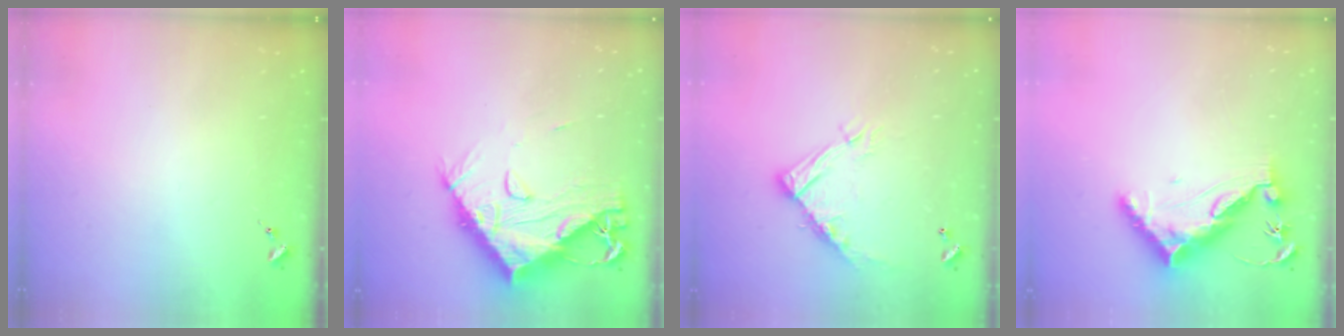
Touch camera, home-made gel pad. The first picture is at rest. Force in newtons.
{"total": 18.4, "press": 18.3, "slide": 1.6}
{"total": 13.2, "press": 13.1, "slide": 0.8}
{"total": 11.5, "press": 11.4, "slide": 0.7}